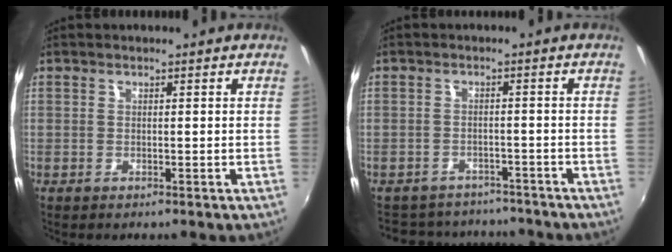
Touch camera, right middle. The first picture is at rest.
{"total": 10.4, "force": [-9.0, 4.7, 2.3], "torque": [-0.060, 0.024, -0.122]}